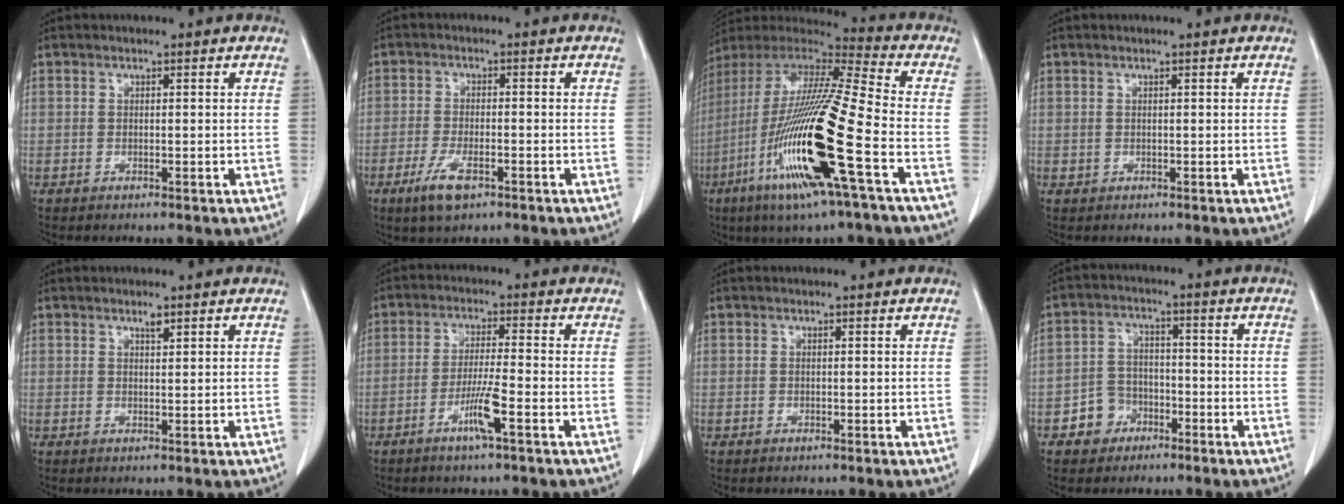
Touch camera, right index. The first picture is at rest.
{"total": 5.1, "force": [-2.9, 1.5, 3.9], "torque": [-0.082, -0.007, -0.050]}
{"total": 23.1, "force": [-7.8, 0.9, 21.7], "torque": [-0.454, -0.037, -0.152]}
{"total": 0.0}
{"total": 1.1, "force": [0.8, 0.2, 0.7], "torque": [-0.016, -0.003, 0.015]}
{"total": 5.4, "force": [-2.7, -0.5, 4.7], "torque": [-0.092, -0.009, -0.052]}
{"total": 0.0}
{"total": 5.3, "force": [-2.9, 4.3, 1.0], "torque": [-0.015, 0.017, -0.048]}